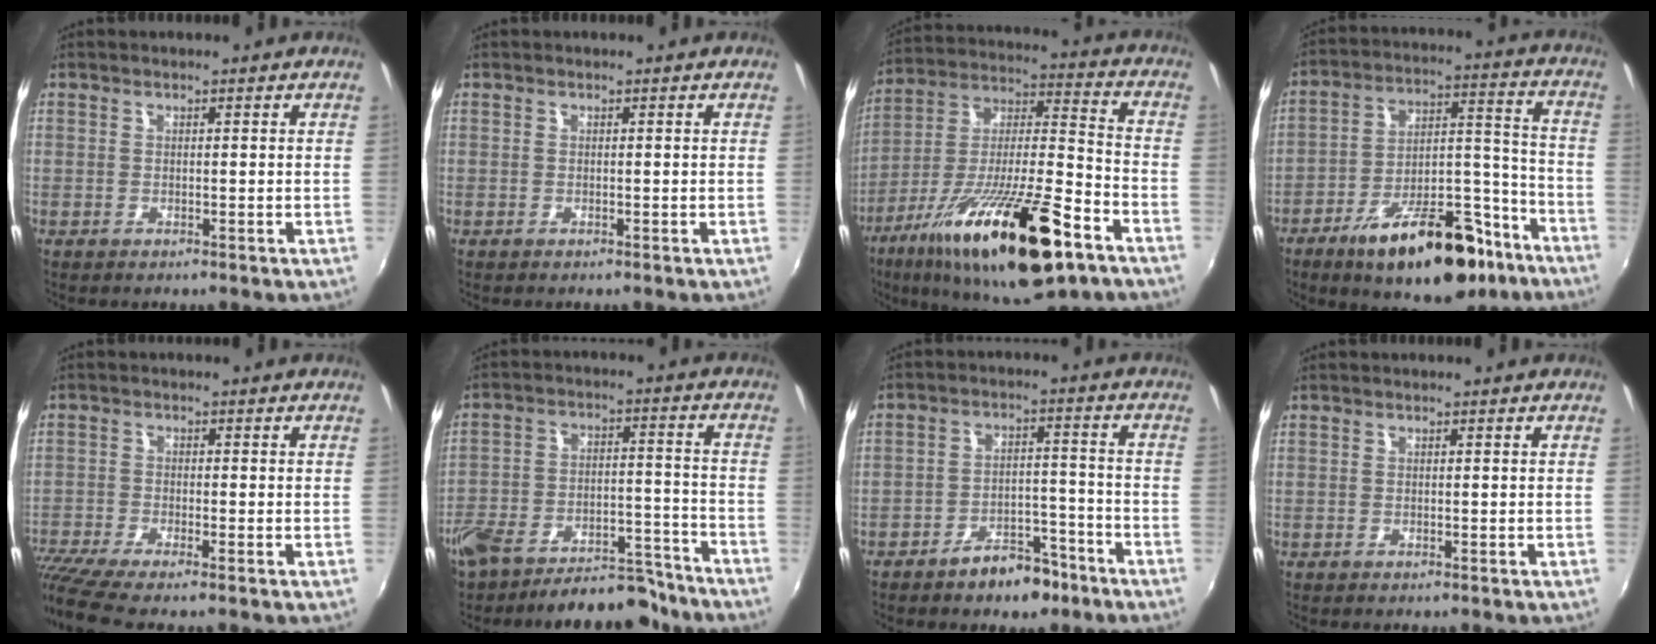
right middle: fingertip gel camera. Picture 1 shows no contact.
{"total": 0.0}
{"total": 27.2, "force": [-14.9, 6.9, 21.7], "torque": [-0.373, -0.038, -0.247]}
{"total": 21.9, "force": [-14.4, 9.3, 13.6], "torque": [-0.211, 0.024, -0.206]}
{"total": 8.2, "force": [-6.6, 0.3, 4.9], "torque": [-0.116, -0.040, -0.119]}
{"total": 15.9, "force": [-13.4, 6.1, 6.0], "torque": [-0.121, 0.020, -0.182]}
{"total": 7.7, "force": [-5.8, 4.1, 2.9], "torque": [-0.052, 0.029, -0.074]}
{"total": 0.0}